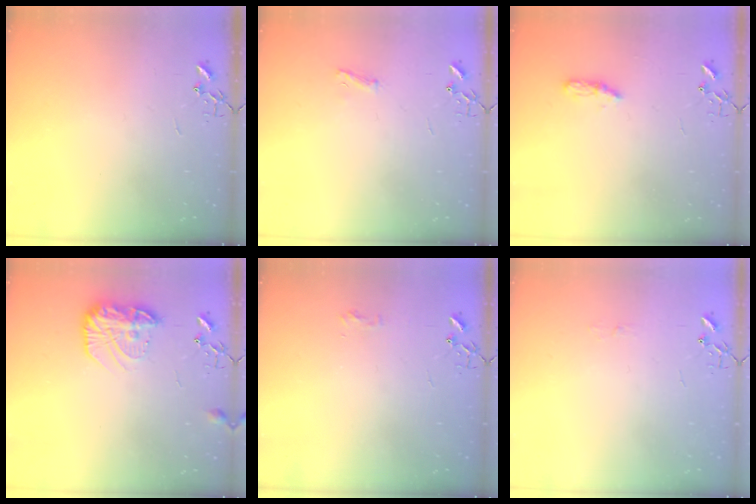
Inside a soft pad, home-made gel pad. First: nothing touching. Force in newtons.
{"total": 5.5, "press": 5.5, "slide": 0.7}
{"total": 4.9, "press": 4.8, "slide": 0.6}
{"total": 13.9, "press": 13.8, "slide": 0.8}
{"total": 6.0, "press": 6.0, "slide": 0.6}
{"total": 3.6, "press": 3.6, "slide": 0.4}